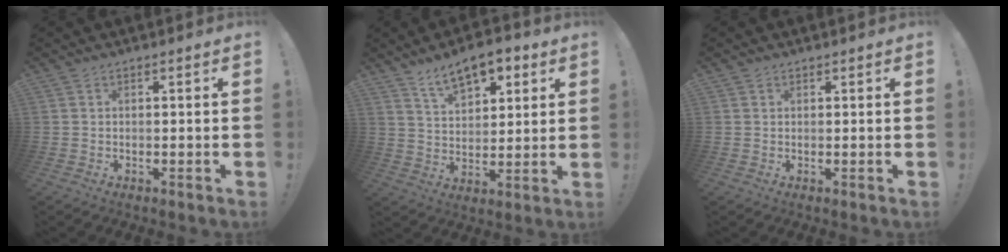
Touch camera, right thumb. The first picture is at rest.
{"total": 11.2, "force": [7.3, 5.7, 6.2], "torque": [-0.094, -0.031, 0.135]}
{"total": 0.7, "force": [0.7, 0.3, 0.1], "torque": [0.005, -0.004, 0.012]}